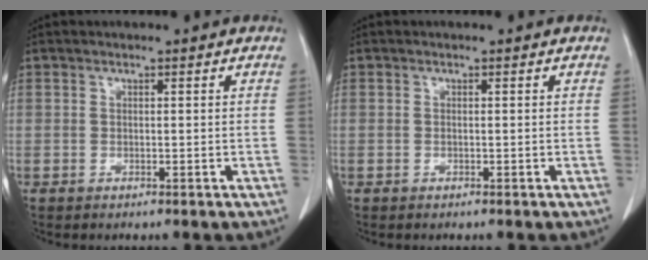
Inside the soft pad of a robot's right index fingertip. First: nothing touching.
{"total": 0.0}